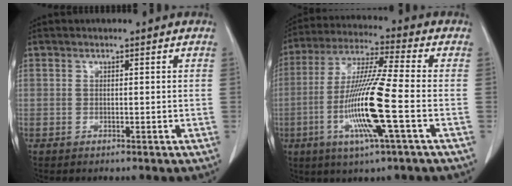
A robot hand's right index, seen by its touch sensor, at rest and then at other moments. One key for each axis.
{"total": 14.3, "fx": -3.8, "fy": -0.3, "fz": 13.8, "tx": -0.284, "ty": -0.014, "tz": -0.079}